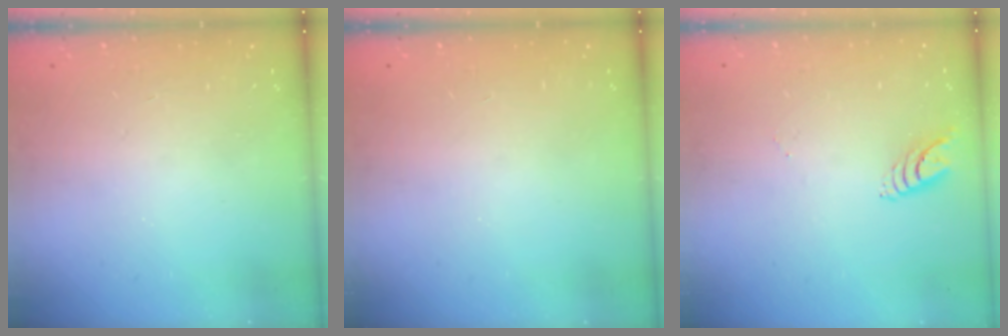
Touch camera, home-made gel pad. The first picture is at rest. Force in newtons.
{"total": 0.0}
{"total": 5.6, "press": 5.6, "slide": 0.4}